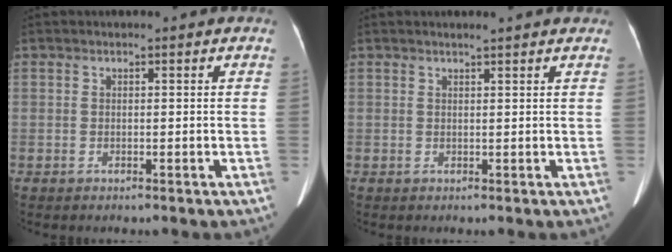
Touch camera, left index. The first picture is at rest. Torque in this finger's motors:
{"motor_torque": [0.02, -0.04, -0.06, 0.03]}